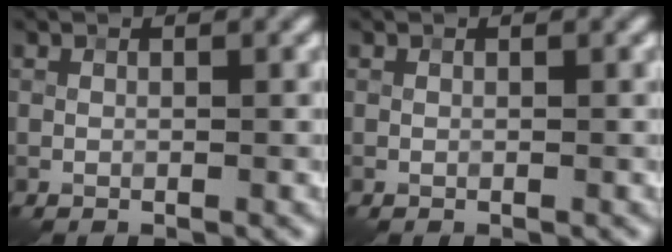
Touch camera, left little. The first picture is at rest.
{"total": 0.0}